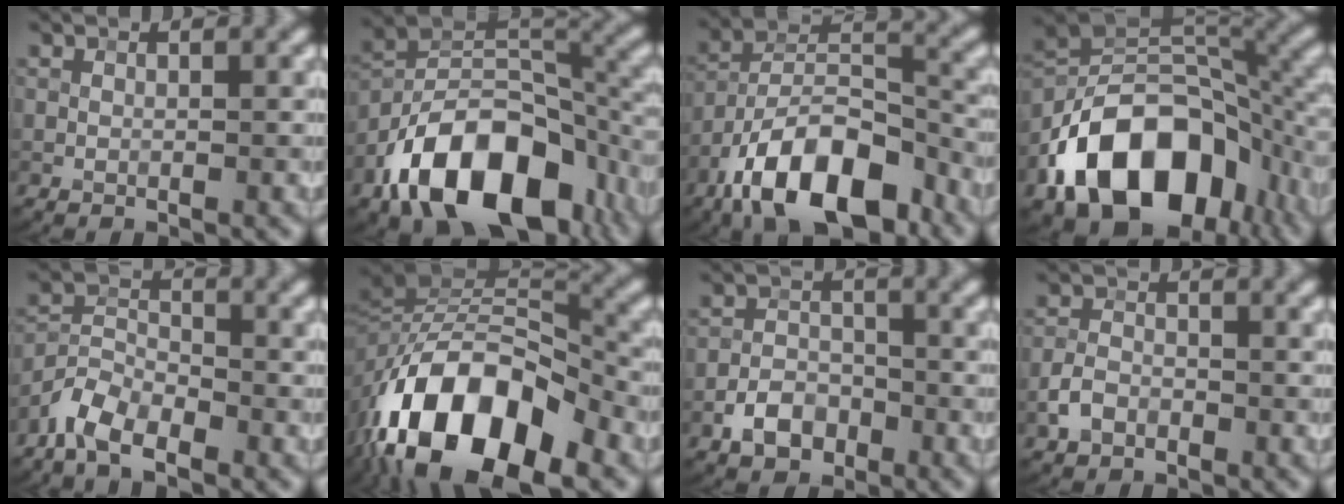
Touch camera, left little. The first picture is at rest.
{"total": 14.6, "force": [-8.0, 8.1, 9.2], "torque": [-0.153, -0.004, -0.144]}
{"total": 12.0, "force": [-7.9, 4.8, 7.6], "torque": [-0.127, 0.006, -0.150]}
{"total": 14.9, "force": [-7.5, 8.8, 9.4], "torque": [-0.161, 0.001, -0.137]}
{"total": 4.1, "force": [-3.5, 1.3, 1.8], "torque": [-0.034, 0.005, -0.079]}
{"total": 15.2, "force": [-7.5, 7.3, 10.9], "torque": [-0.199, 0.015, -0.143]}
{"total": 3.3, "force": [-2.2, 2.1, 1.3], "torque": [-0.016, 0.006, -0.044]}
{"total": 2.1, "force": [-1.6, 1.2, 0.7], "torque": [-0.010, 0.006, -0.036]}